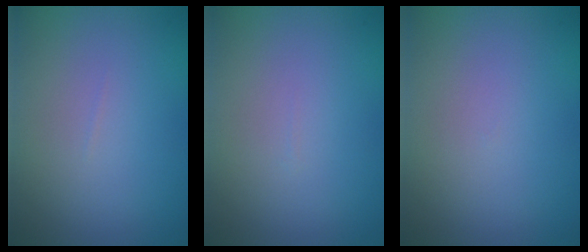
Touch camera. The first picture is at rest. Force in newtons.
{"total": 0.0}
{"total": 0.0}